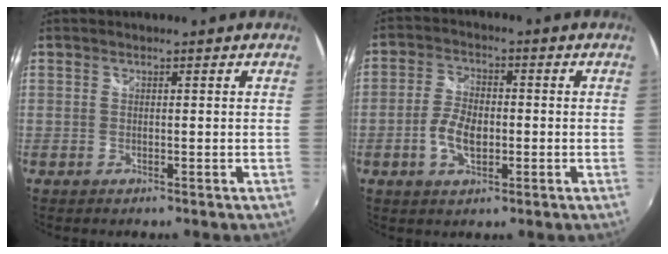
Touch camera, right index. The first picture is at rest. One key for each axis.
{"total": 6.5, "fx": -1.6, "fy": 3.6, "fz": 5.1, "tx": -0.108, "ty": 0.008, "tz": -0.027}